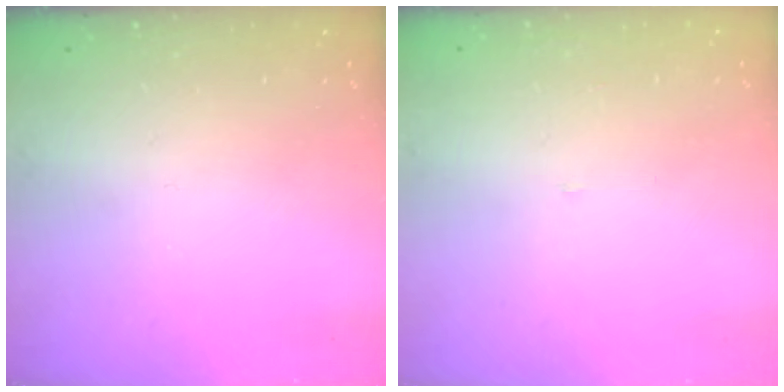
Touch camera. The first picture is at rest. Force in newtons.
{"total": 2.0, "press": 2.0, "slide": 0.1}